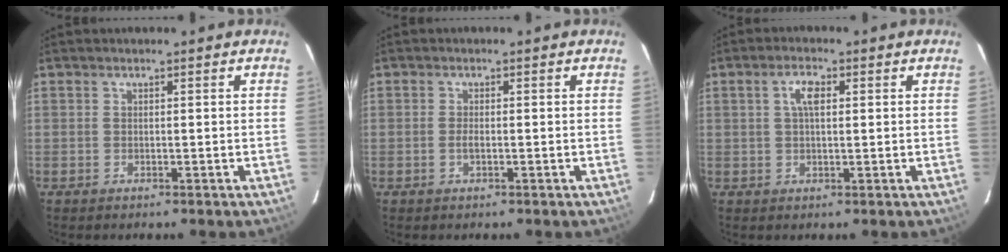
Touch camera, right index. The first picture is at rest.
{"total": 1.2, "force": [-0.3, 0.4, 1.1], "torque": [-0.022, 0.001, -0.007]}
{"total": 3.5, "force": [0.9, 1.4, 3.0], "torque": [-0.059, 0.009, 0.017]}